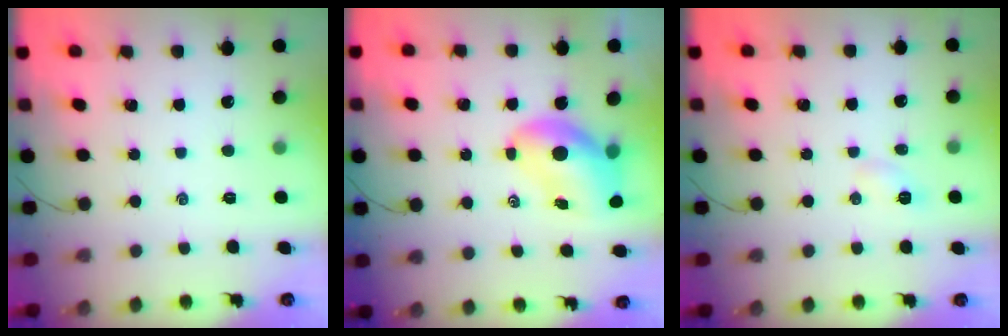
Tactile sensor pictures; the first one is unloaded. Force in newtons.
{"total": 8.1, "press": 7.9, "slide": 2.0}
{"total": 2.9, "press": 2.8, "slide": 0.8}